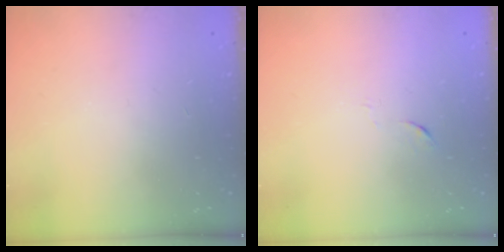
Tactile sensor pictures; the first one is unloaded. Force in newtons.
{"total": 4.0, "press": 4.0, "slide": 0.6}